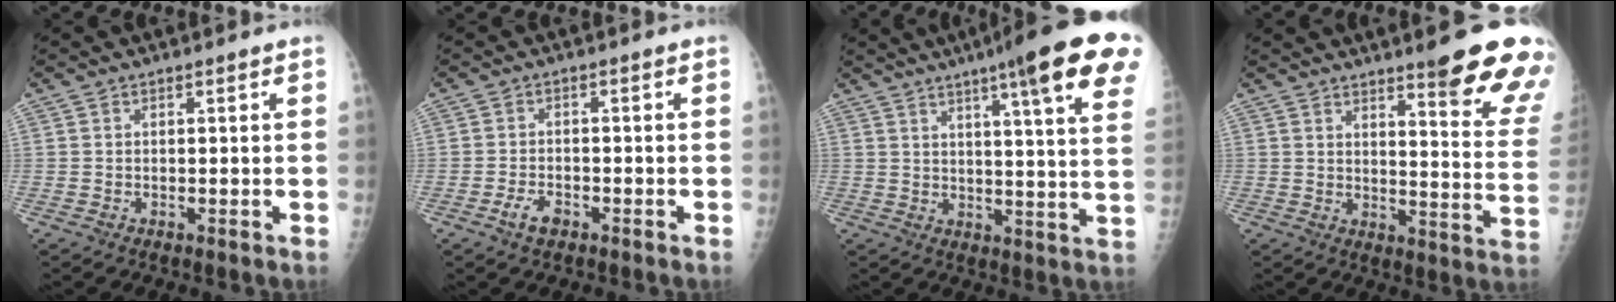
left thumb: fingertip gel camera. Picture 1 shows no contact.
{"total": 3.2, "force": [-2.0, 1.7, 1.9], "torque": [-0.038, 0.012, -0.034]}
{"total": 19.9, "force": [11.4, 2.1, 16.2], "torque": [-0.208, -0.029, 0.135]}
{"total": 17.3, "force": [11.5, 2.4, 12.6], "torque": [-0.130, -0.071, 0.145]}